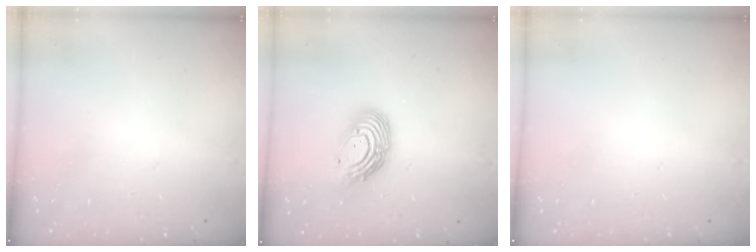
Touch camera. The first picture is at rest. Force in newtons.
{"total": 11.9, "press": 11.8, "slide": 1.3}
{"total": 0.0}